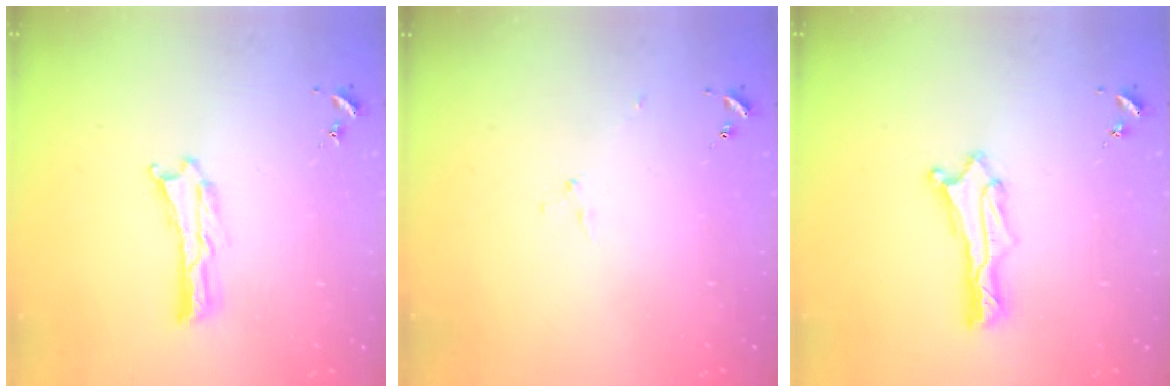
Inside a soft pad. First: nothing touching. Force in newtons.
{"total": 2.9, "press": 2.9, "slide": 0.3}
{"total": 1.3, "press": 1.3, "slide": 0.1}